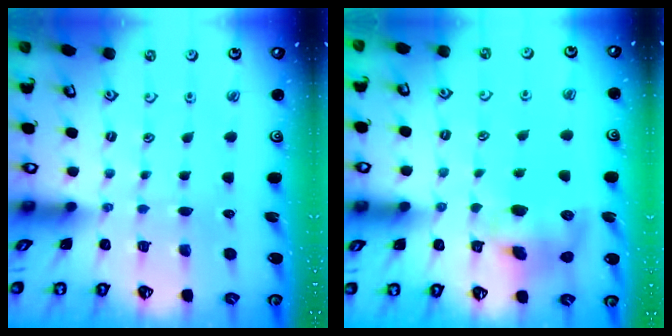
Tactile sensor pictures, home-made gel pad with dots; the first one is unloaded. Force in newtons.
{"total": 9.9, "press": 9.8, "slide": 1.9}